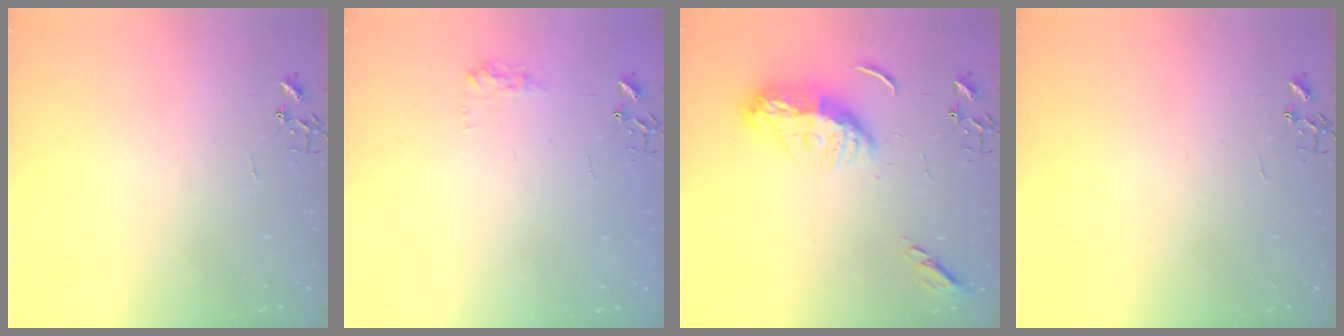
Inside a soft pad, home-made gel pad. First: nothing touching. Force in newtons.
{"total": 7.6, "press": 7.5, "slide": 0.3}
{"total": 13.1, "press": 13.0, "slide": 1.1}
{"total": 0.0}